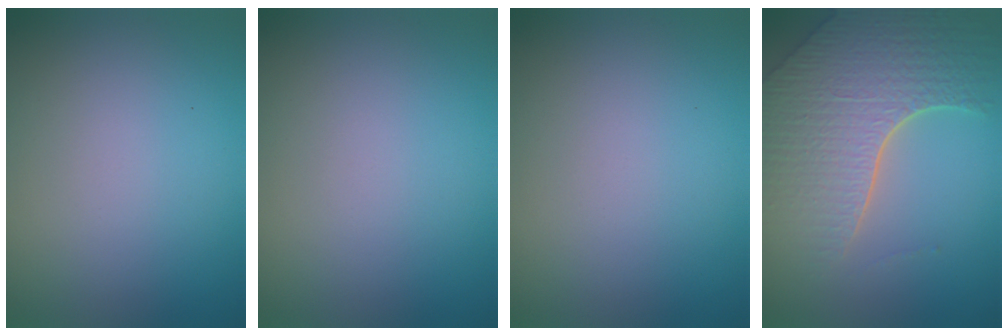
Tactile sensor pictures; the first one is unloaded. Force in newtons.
{"total": 0.0}
{"total": 0.0}
{"total": 7.9, "press": 5.7, "slide": 5.5}